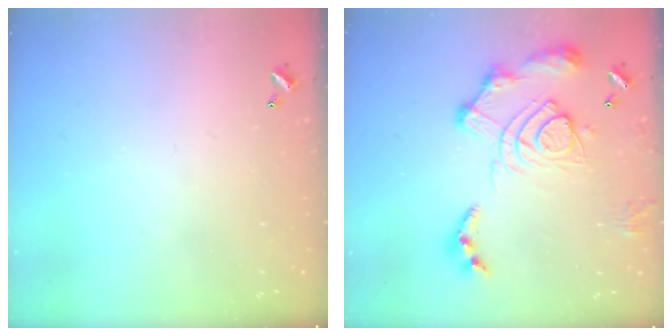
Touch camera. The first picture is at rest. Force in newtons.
{"total": 17.1, "press": 17.0, "slide": 1.6}